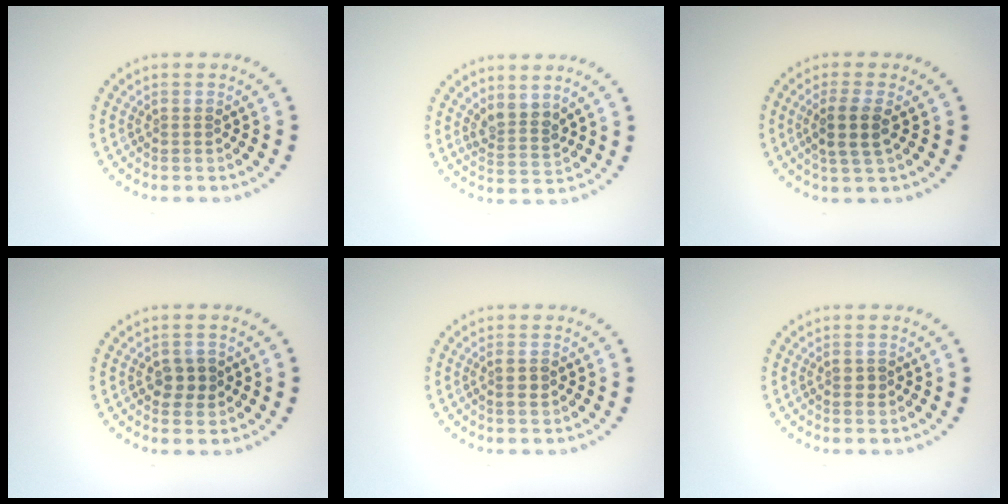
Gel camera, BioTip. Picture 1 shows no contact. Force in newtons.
{"total": 2.4, "press": 1.9, "slide": 1.5}
{"total": 2.9, "press": 2.5, "slide": 1.4}
{"total": 2.1, "press": 2.1, "slide": 0.3}
{"total": 1.2, "press": 1.1, "slide": 0.5}
{"total": 1.1, "press": 1.1, "slide": 0.1}